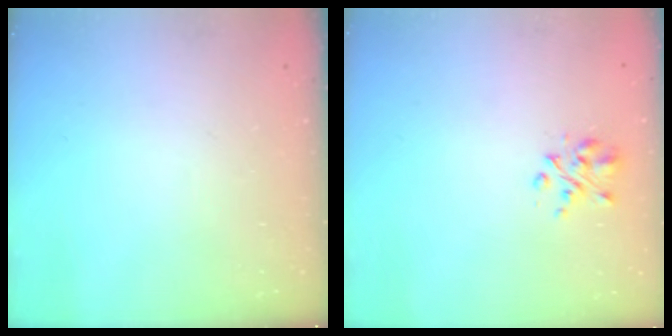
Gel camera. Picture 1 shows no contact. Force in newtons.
{"total": 3.4, "press": 3.3, "slide": 0.9}